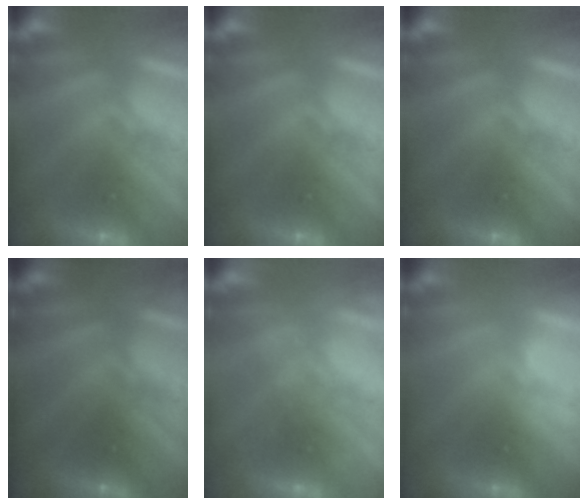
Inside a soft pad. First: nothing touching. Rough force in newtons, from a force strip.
{"total": 0.0}
{"total": 0.0}
{"total": 2.6}
{"total": 2.4}
{"total": 2.9}